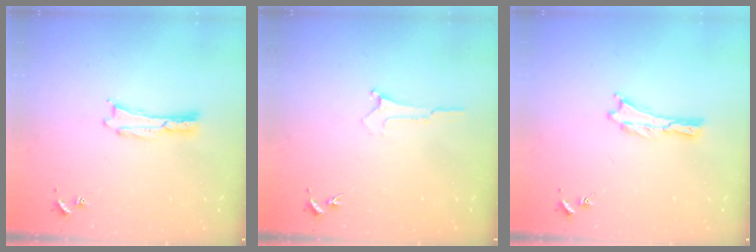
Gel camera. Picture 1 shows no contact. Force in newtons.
{"total": 0.0}
{"total": 0.0}